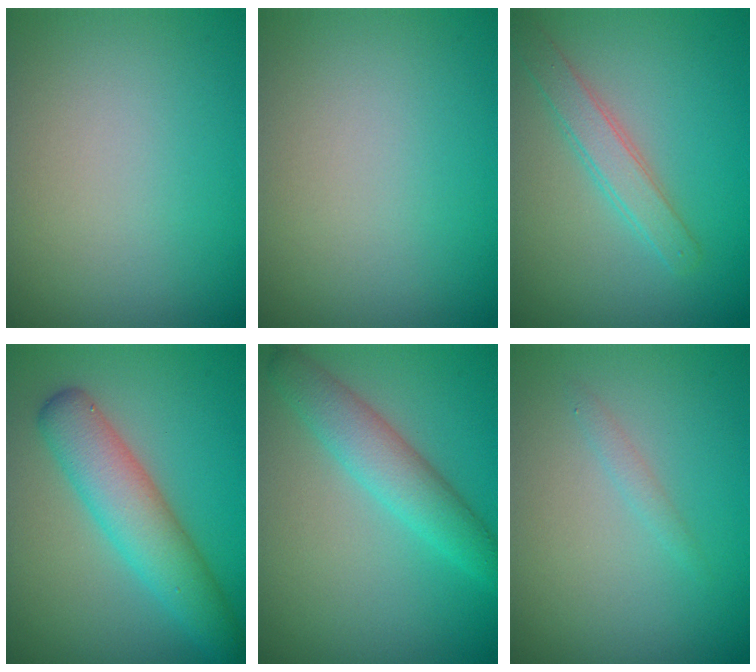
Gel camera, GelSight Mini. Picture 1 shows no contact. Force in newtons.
{"total": 0.0}
{"total": 2.5, "press": 2.5, "slide": 0.1}
{"total": 5.2, "press": 5.2, "slide": 0.1}
{"total": 3.8, "press": 3.8, "slide": 0.0}
{"total": 0.8, "press": 0.8, "slide": 0.0}